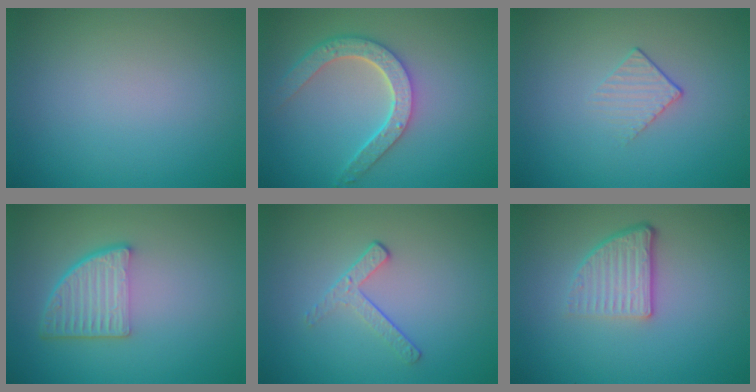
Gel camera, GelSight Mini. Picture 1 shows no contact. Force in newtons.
{"total": 5.0, "press": 4.1, "slide": 3.0}
{"total": 1.3, "press": 0.7, "slide": 1.1}
{"total": 4.7, "press": 3.3, "slide": 3.3}
{"total": 1.8, "press": 1.1, "slide": 1.4}
{"total": 3.9, "press": 2.5, "slide": 3.0}